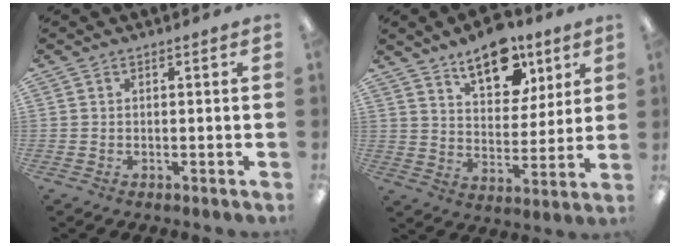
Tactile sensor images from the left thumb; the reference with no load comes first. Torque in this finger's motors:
{"motor_torque": [0.18, 0.48, 0.22, 0.12, 0.05]}